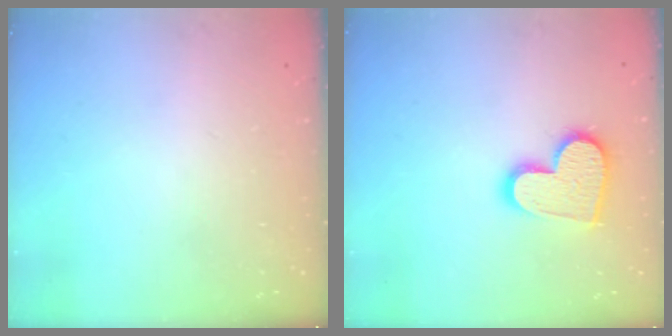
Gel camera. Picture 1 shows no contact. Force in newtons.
{"total": 13.8, "press": 13.8, "slide": 1.1}